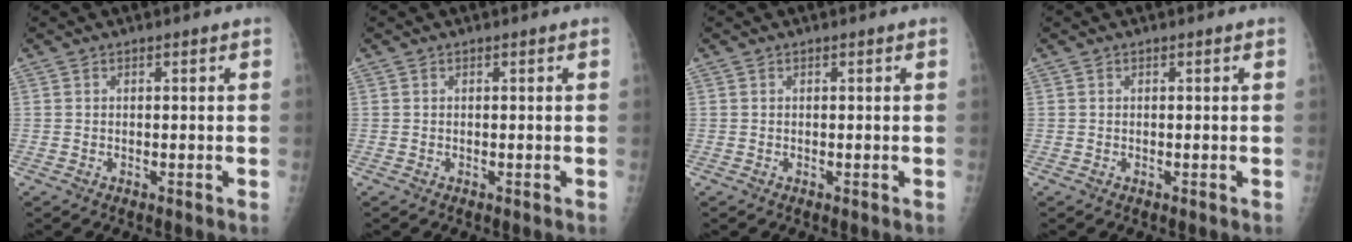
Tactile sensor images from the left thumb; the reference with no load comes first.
{"total": 0.0}
{"total": 0.0}
{"total": 0.0}